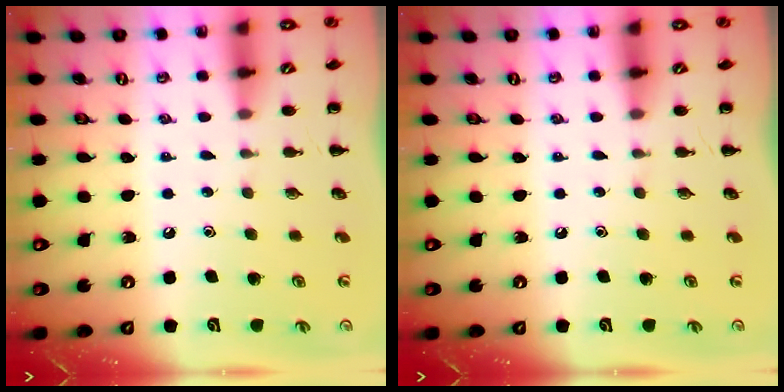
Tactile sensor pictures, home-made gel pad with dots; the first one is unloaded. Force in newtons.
{"total": 0.0}